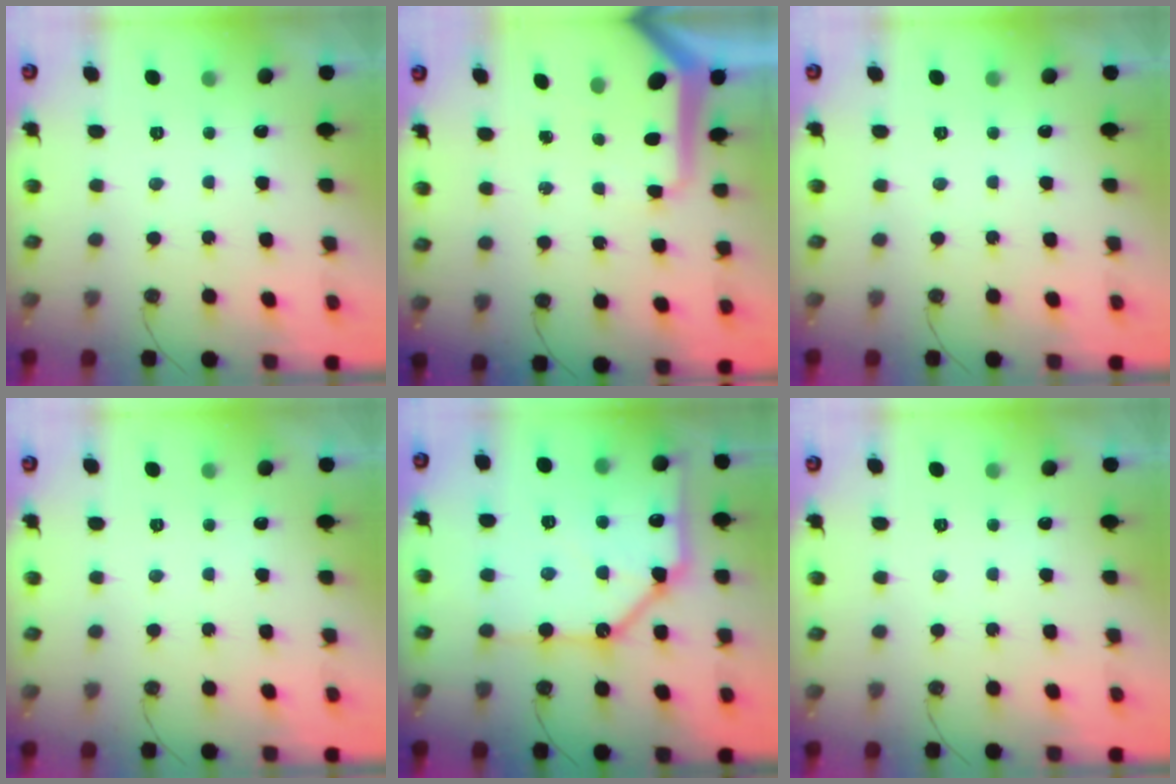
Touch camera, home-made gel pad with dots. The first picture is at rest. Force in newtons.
{"total": 8.4, "press": 8.4, "slide": 0.6}
{"total": 0.0}
{"total": 0.0}
{"total": 22.4, "press": 22.2, "slide": 2.5}
{"total": 0.0}